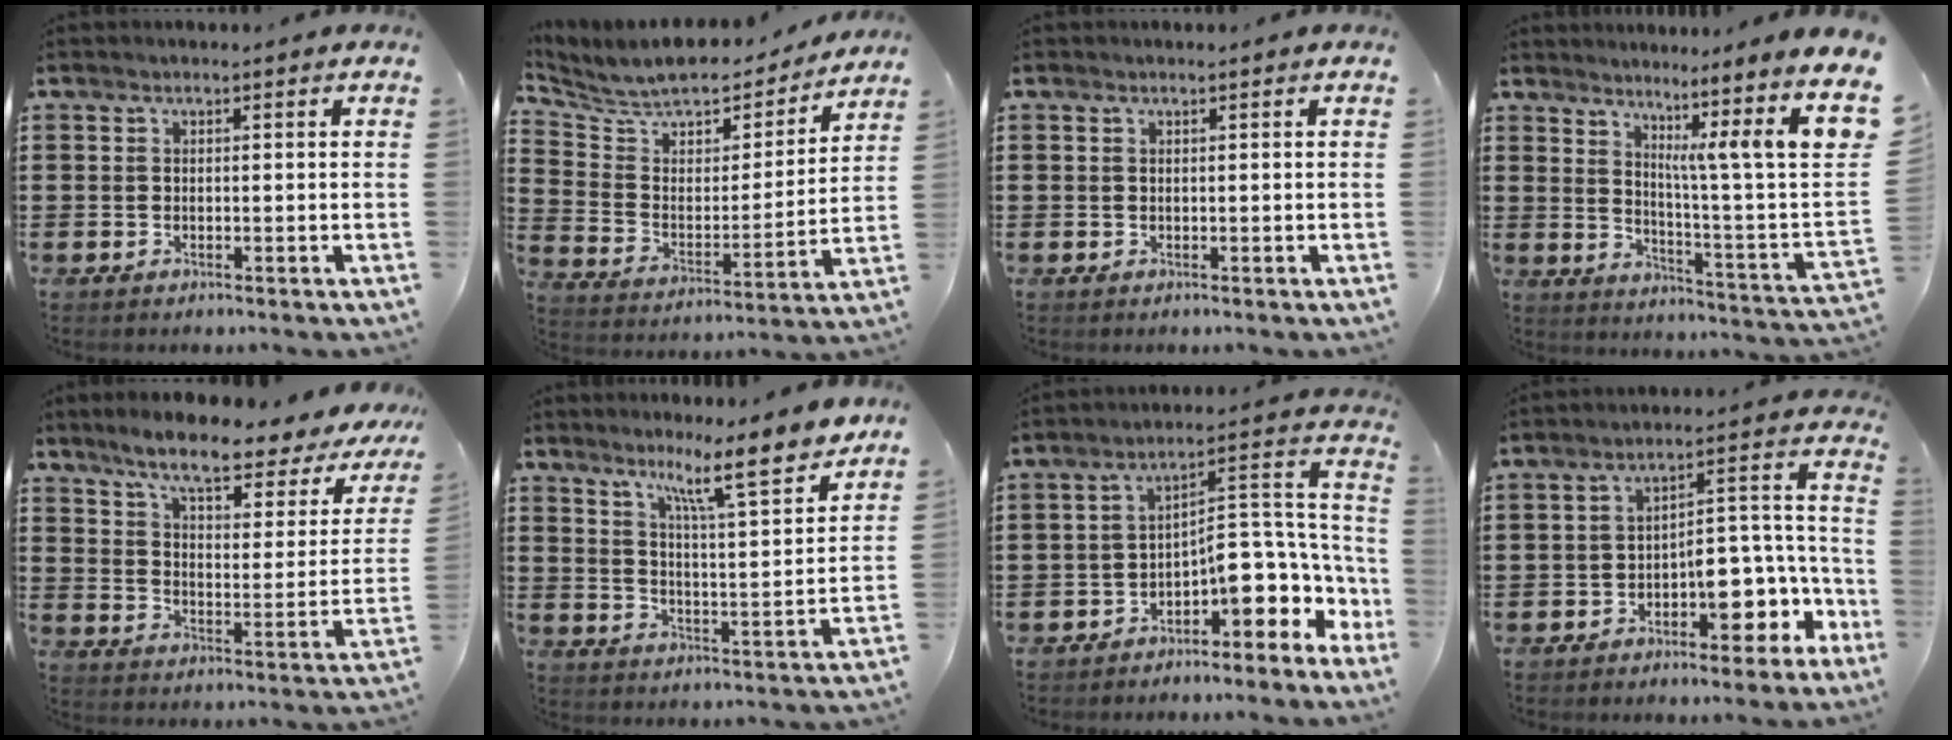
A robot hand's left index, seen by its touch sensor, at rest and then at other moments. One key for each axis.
{"total": 8.0, "fx": 7.4, "fy": 2.5, "fz": 1.7, "tx": -0.071, "ty": -0.054, "tz": 0.125}
{"total": 0.0}
{"total": 9.4, "fx": 4.6, "fy": -0.6, "fz": 8.1, "tx": -0.144, "ty": -0.052, "tz": 0.058}
{"total": 8.6, "fx": 6.6, "fy": 0.9, "fz": 5.4, "tx": -0.113, "ty": -0.040, "tz": 0.102}
{"total": 9.2, "fx": 7.4, "fy": -0.1, "fz": 5.5, "tx": -0.100, "ty": -0.051, "tz": 0.113}
{"total": 6.1, "fx": -1.8, "fy": 2.6, "fz": 5.3, "tx": -0.078, "ty": -0.038, "tz": -0.044}
{"total": 7.0, "fx": -4.1, "fy": 3.2, "fz": 4.7, "tx": -0.064, "ty": -0.012, "tz": -0.080}